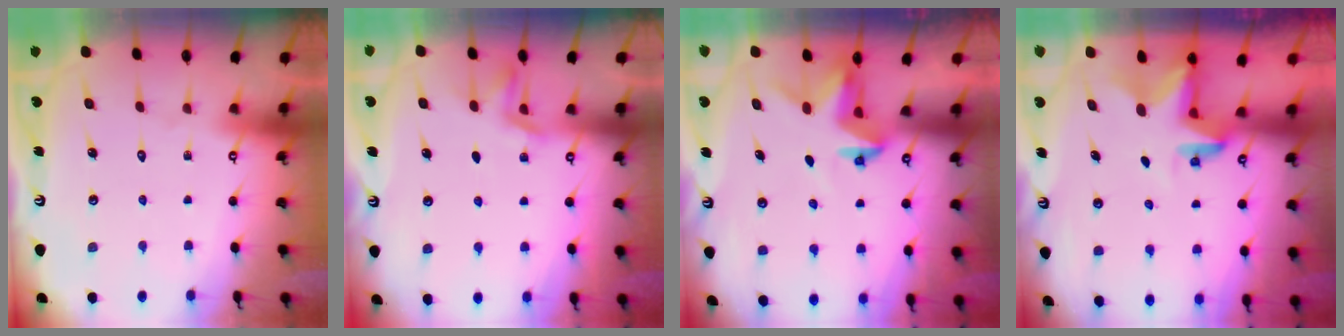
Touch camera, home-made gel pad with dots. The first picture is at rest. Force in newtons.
{"total": 2.0, "press": 1.6, "slide": 1.1}
{"total": 3.2, "press": 3.2, "slide": 0.2}
{"total": 2.9, "press": 2.9, "slide": 0.1}